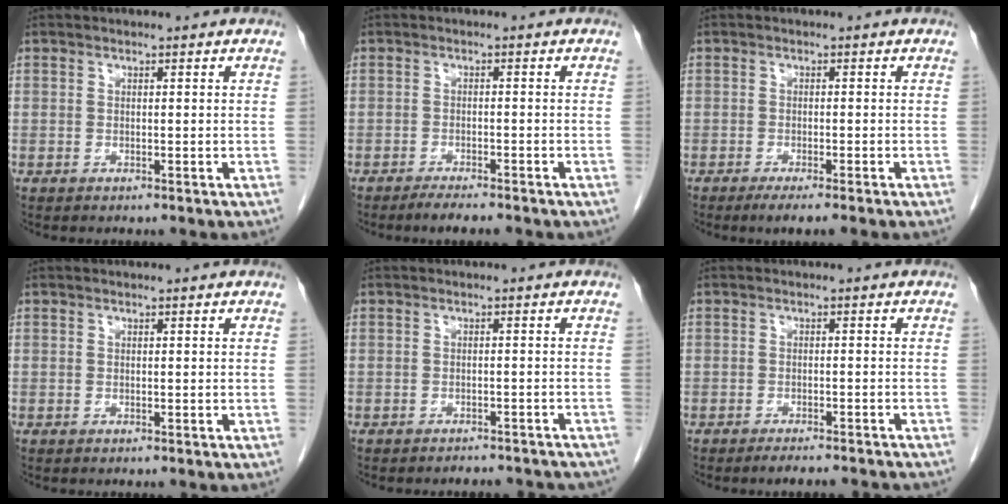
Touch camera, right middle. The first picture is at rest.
{"total": 3.7, "force": [-3.1, 0.3, 2.0], "torque": [-0.032, -0.006, -0.045]}
{"total": 3.4, "force": [-2.4, -0.3, 2.3], "torque": [-0.030, -0.007, -0.037]}
{"total": 0.0}
{"total": 7.6, "force": [-7.1, 2.1, 1.6], "torque": [-0.012, -0.001, -0.072]}
{"total": 7.3, "force": [-6.7, 0.9, 2.7], "torque": [-0.028, -0.008, -0.083]}